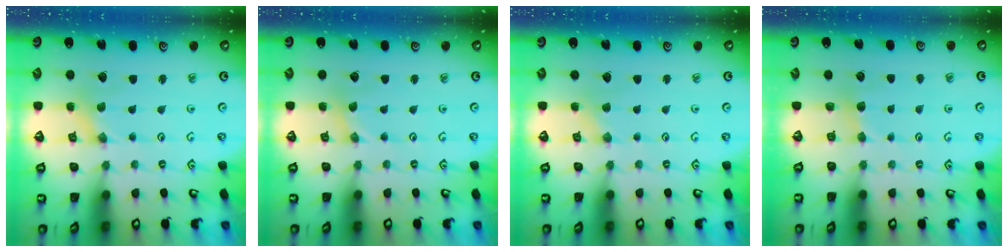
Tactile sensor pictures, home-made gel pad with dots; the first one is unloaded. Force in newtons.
{"total": 0.8, "press": 0.8, "slide": 0.2}
{"total": 1.1, "press": 1.0, "slide": 0.2}
{"total": 4.0, "press": 3.9, "slide": 0.6}